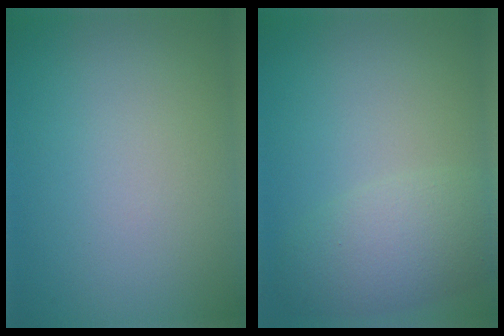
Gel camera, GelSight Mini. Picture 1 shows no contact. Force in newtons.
{"total": 4.3, "press": 4.3, "slide": 0.2}